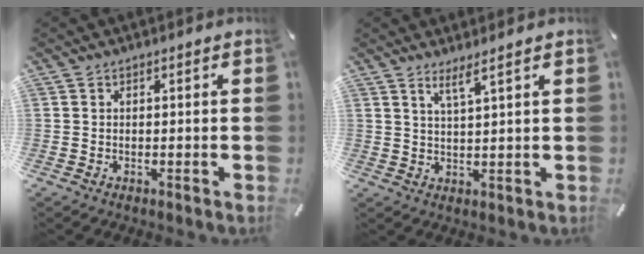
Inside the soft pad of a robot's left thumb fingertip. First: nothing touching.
{"total": 3.5, "force": [2.9, -0.2, 2.1], "torque": [-0.048, -0.010, 0.050]}